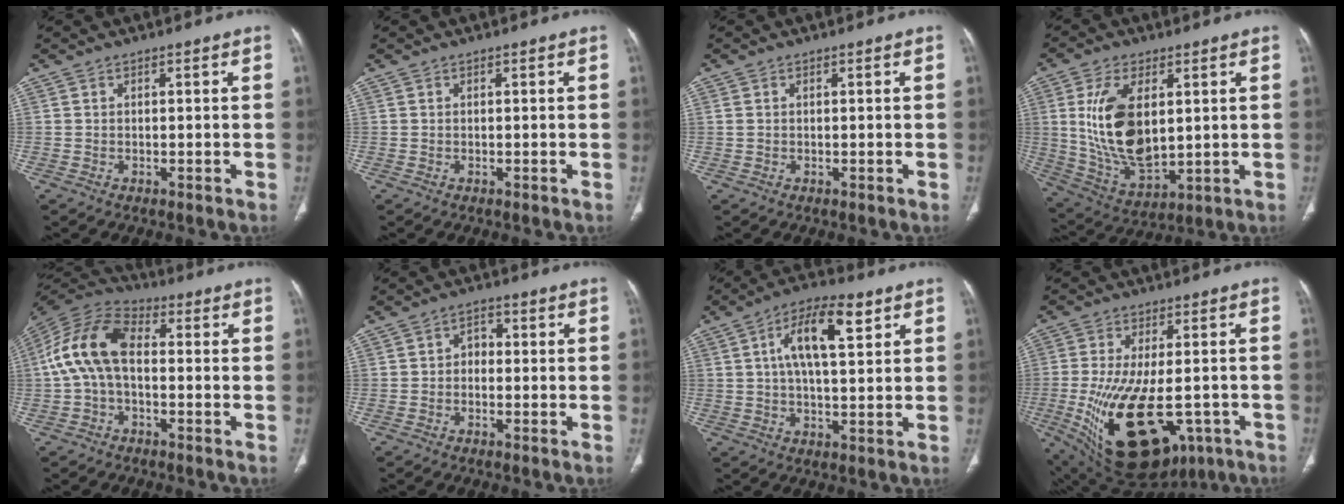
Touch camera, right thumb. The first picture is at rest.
{"total": 0.0}
{"total": 0.8, "force": [0.2, 0.5, 0.5], "torque": [-0.017, 0.009, 0.009]}
{"total": 16.0, "force": [3.0, 8.4, 13.4], "torque": [-0.250, -0.020, 0.071]}
{"total": 12.8, "force": [0.0, 7.6, 10.4], "torque": [-0.206, 0.037, -0.012]}
{"total": 2.9, "force": [-0.2, 2.2, 1.8], "torque": [-0.013, 0.013, -0.013]}
{"total": 11.5, "force": [4.2, 4.6, 9.7], "torque": [-0.157, 0.004, 0.068]}
{"total": 23.0, "force": [-7.1, 11.9, 18.4], "torque": [-0.342, -0.021, -0.083]}